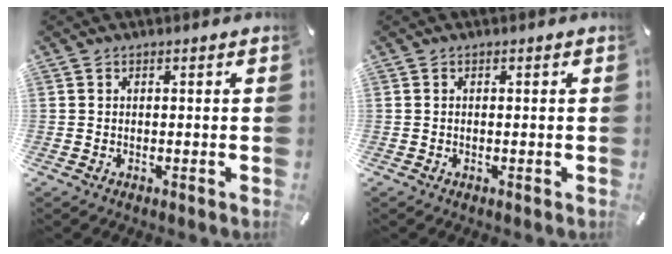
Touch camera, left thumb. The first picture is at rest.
{"total": 0.0}